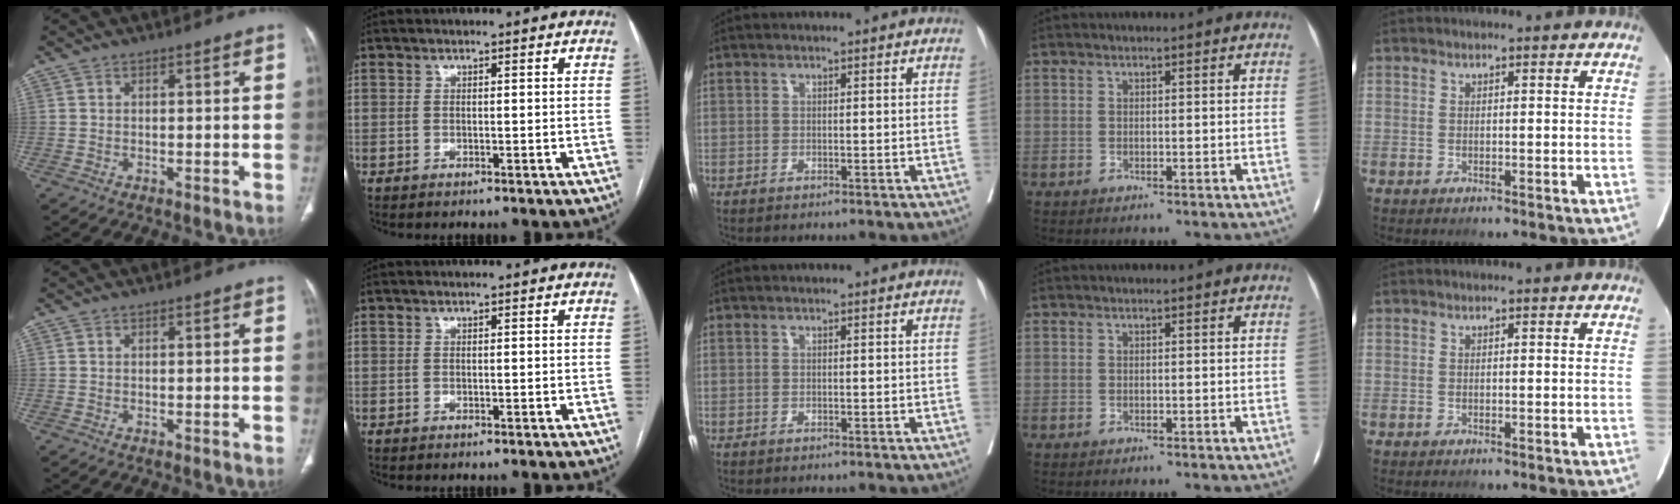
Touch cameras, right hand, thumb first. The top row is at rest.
{}